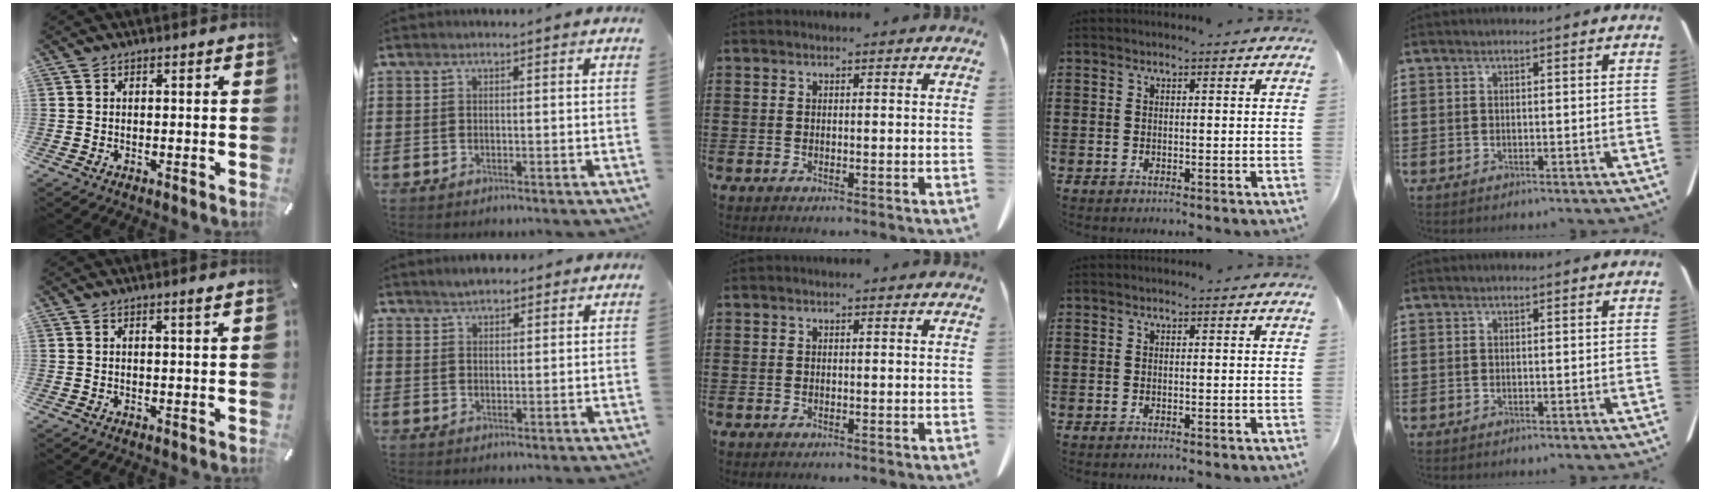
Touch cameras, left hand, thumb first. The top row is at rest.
{"thumb": {"total": 1.3, "force": [0.7, 0.0, 1.1], "torque": [-0.021, -0.001, 0.013]}, "index": {"total": 2.7, "force": [2.5, 0.9, 0.6], "torque": [-0.018, 0.003, 0.047]}}